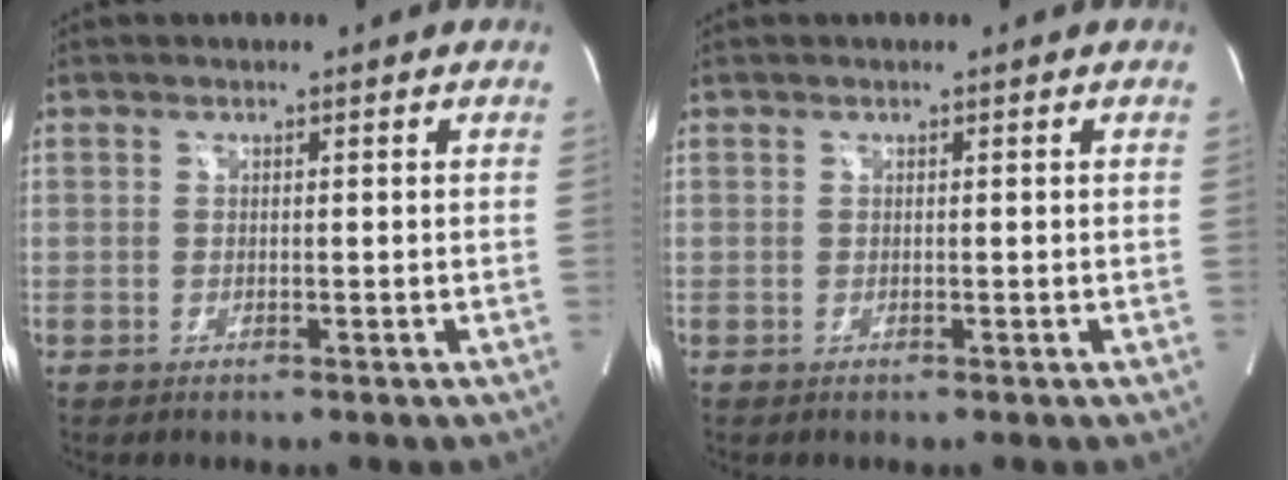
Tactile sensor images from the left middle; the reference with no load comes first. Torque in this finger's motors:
{"motor_torque": [0.00, 0.00, 0.00, 0.00]}